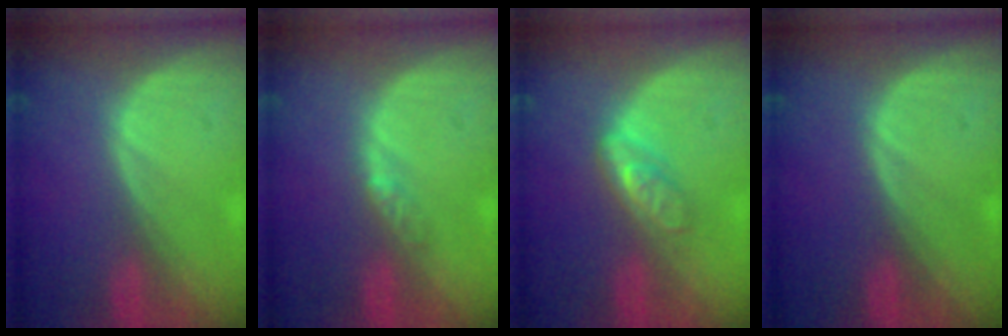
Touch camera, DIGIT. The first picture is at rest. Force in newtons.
{"total": 2.2, "press": 1.7, "slide": 1.3}
{"total": 4.7, "press": 4.2, "slide": 2.2}
{"total": 0.0}